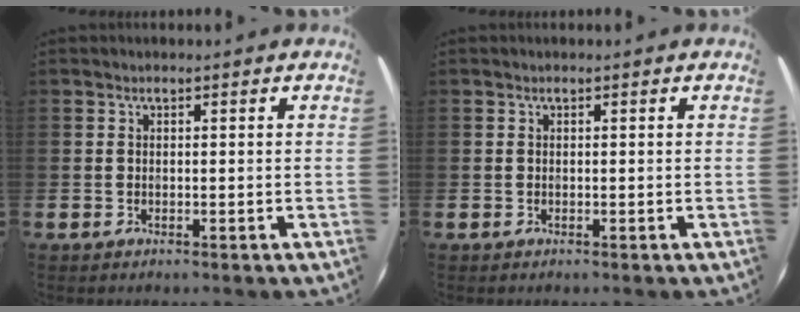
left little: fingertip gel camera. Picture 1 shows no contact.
{"total": 0.0}